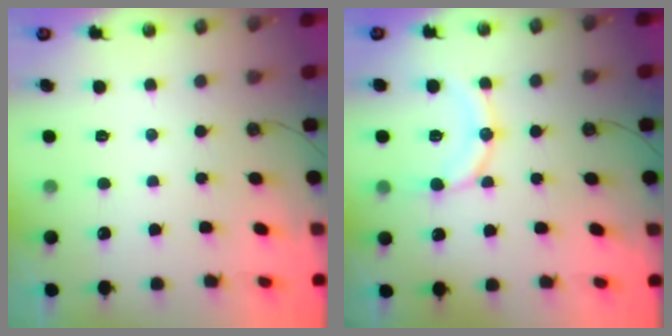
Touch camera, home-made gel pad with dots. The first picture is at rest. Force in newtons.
{"total": 12.7, "press": 12.4, "slide": 2.7}